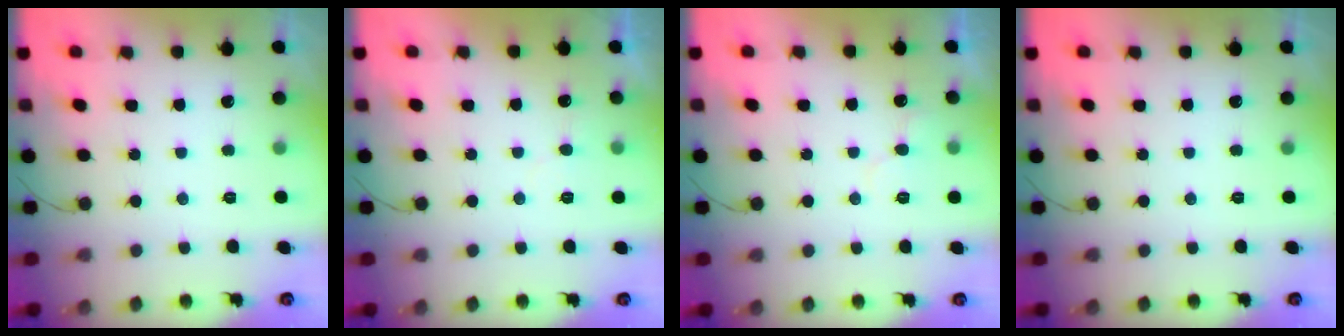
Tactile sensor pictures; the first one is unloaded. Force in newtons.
{"total": 4.1, "press": 4.1, "slide": 0.1}
{"total": 5.4, "press": 5.4, "slide": 0.4}
{"total": 0.0}